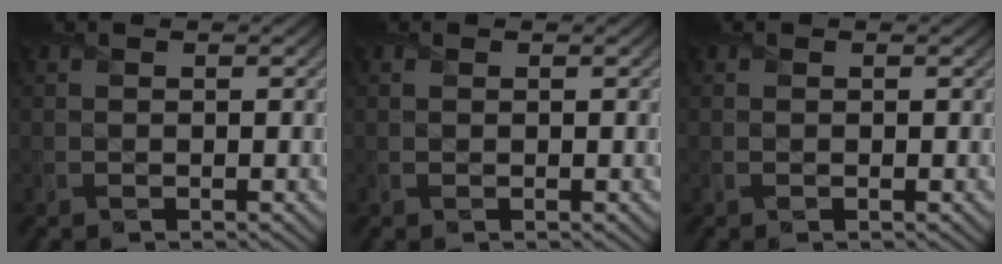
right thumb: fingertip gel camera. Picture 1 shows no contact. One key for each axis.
{"total": 0.0}
{"total": 0.0}